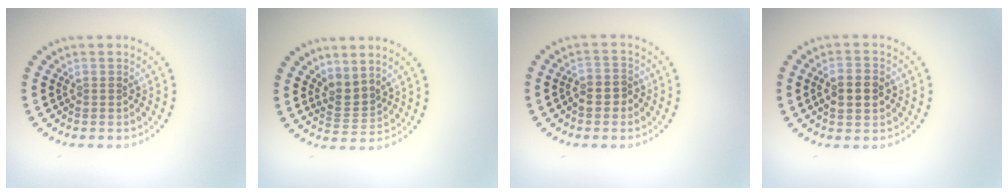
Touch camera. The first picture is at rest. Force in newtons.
{"total": 2.2, "press": 1.6, "slide": 1.6}
{"total": 2.2, "press": 2.0, "slide": 0.9}
{"total": 4.0, "press": 4.0, "slide": 0.2}